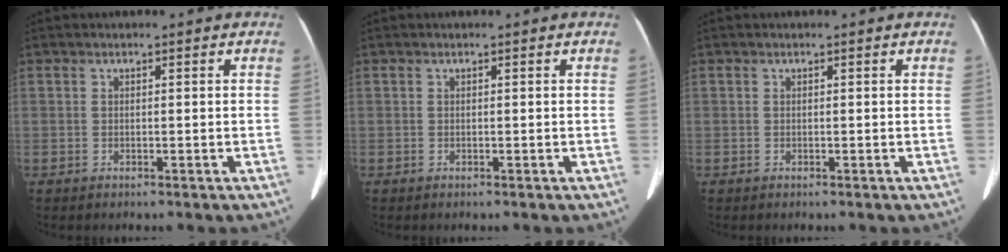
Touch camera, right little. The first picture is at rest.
{"total": 0.0}
{"total": 0.0}